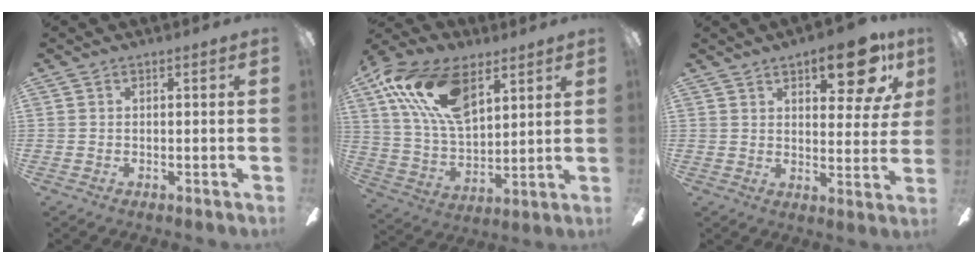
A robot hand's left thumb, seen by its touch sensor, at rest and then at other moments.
{"total": 20.7, "force": [10.6, 11.2, 13.8], "torque": [-0.282, -0.025, 0.191]}
{"total": 13.8, "force": [8.0, 5.5, 9.8], "torque": [-0.118, -0.031, 0.128]}